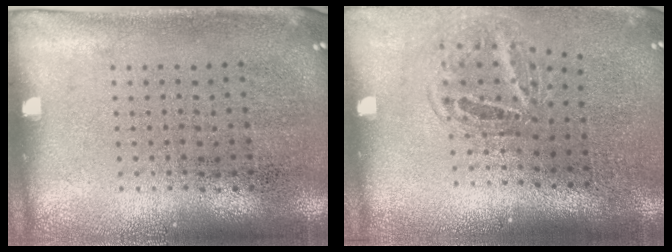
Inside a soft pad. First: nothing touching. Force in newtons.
{"total": 1.8, "press": 1.2, "slide": 1.4}